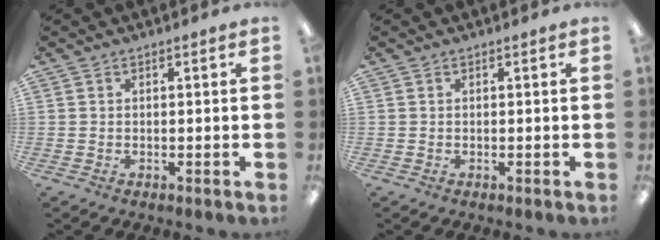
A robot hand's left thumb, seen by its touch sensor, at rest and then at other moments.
{"total": 0.0}